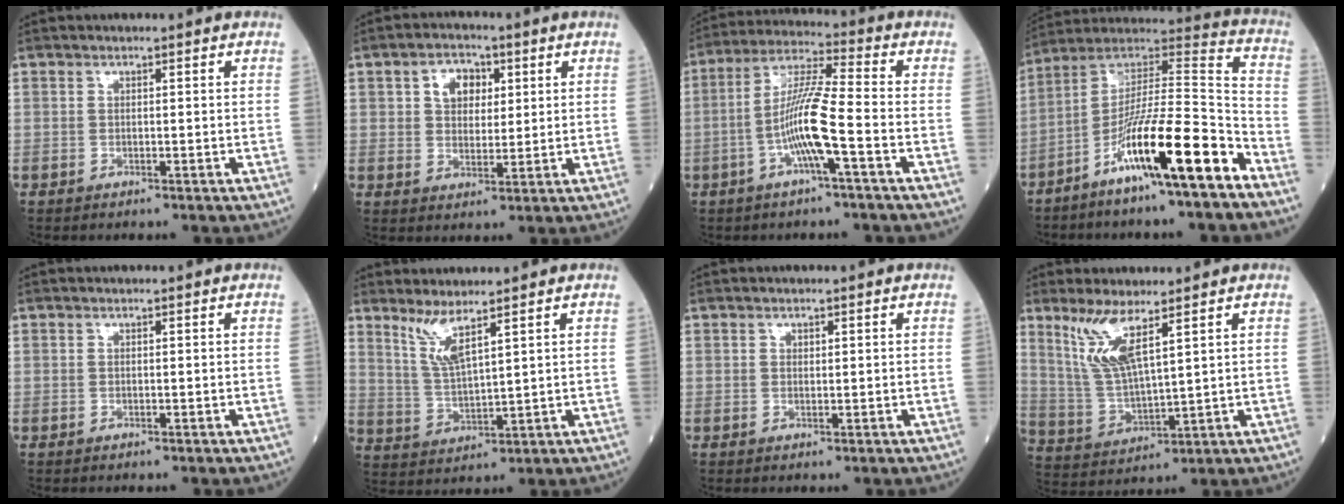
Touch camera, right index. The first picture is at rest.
{"total": 5.5, "force": [2.0, 3.8, 3.4], "torque": [-0.057, 0.014, 0.035]}
{"total": 10.0, "force": [-3.0, 0.2, 9.5], "torque": [-0.190, 0.008, -0.062]}
{"total": 17.6, "force": [-9.5, 0.7, 14.7], "torque": [-0.262, -0.002, -0.169]}
{"total": 0.0}
{"total": 5.3, "force": [3.7, 0.1, 3.8], "torque": [-0.081, -0.016, 0.082]}
{"total": 0.6, "force": [0.3, 0.4, 0.3], "torque": [-0.002, -0.002, 0.004]}
{"total": 8.3, "force": [5.0, 1.0, 6.5], "torque": [-0.146, -0.006, 0.110]}